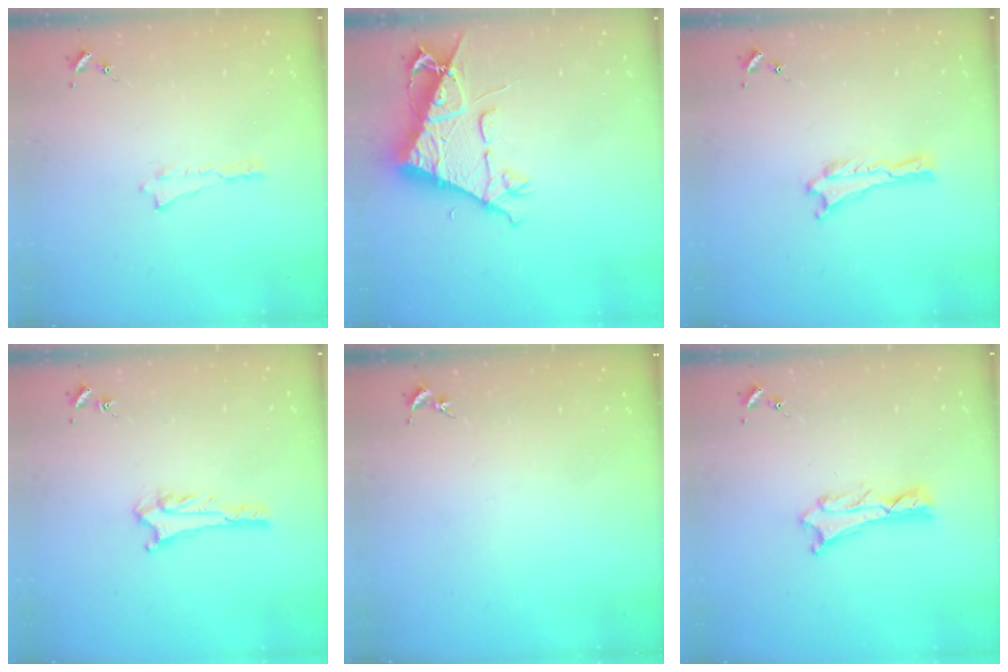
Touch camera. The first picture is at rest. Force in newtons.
{"total": 9.7, "press": 9.6, "slide": 1.4}
{"total": 0.0}
{"total": 2.8, "press": 2.8, "slide": 0.2}
{"total": 0.0}
{"total": 1.1, "press": 1.0, "slide": 0.2}